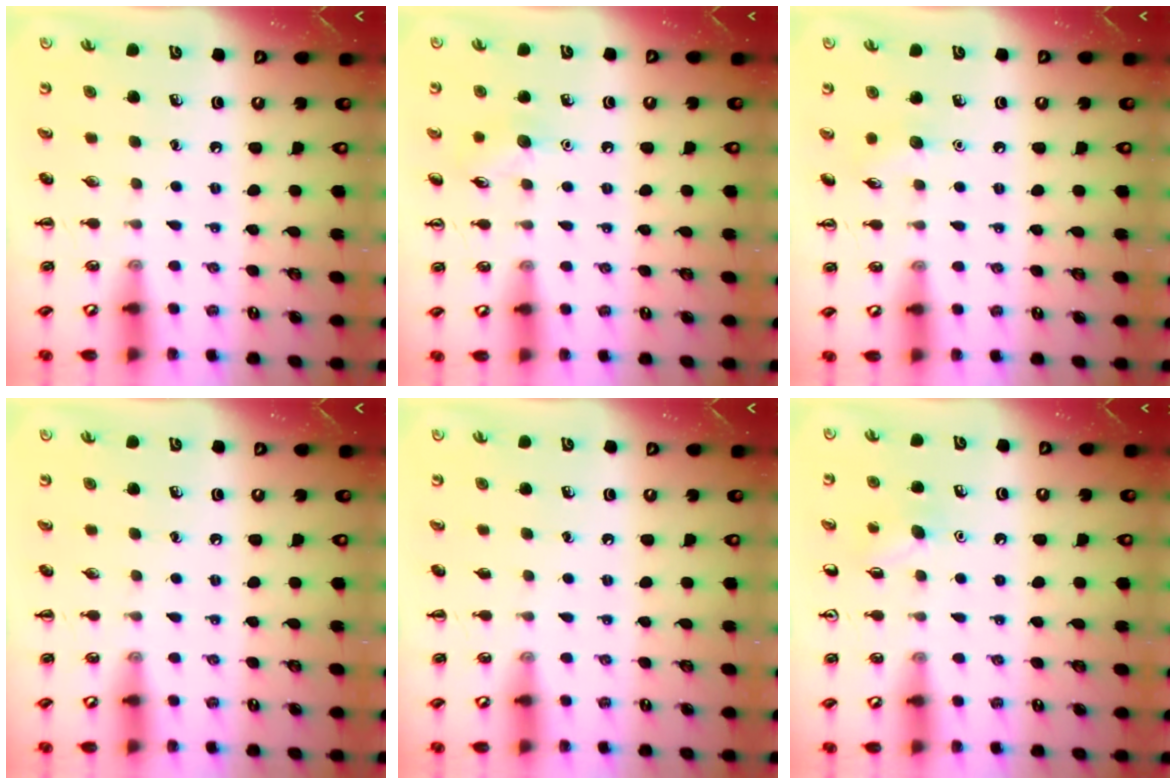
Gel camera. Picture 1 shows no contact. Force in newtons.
{"total": 6.6, "press": 6.4, "slide": 1.5}
{"total": 5.2, "press": 5.1, "slide": 1.3}
{"total": 0.0}
{"total": 0.0}
{"total": 5.8, "press": 5.6, "slide": 1.5}